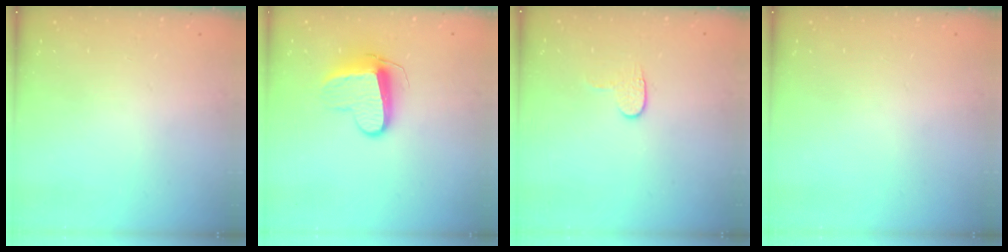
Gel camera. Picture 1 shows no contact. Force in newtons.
{"total": 9.5, "press": 9.5, "slide": 0.2}
{"total": 4.5, "press": 4.5, "slide": 0.4}
{"total": 0.0}